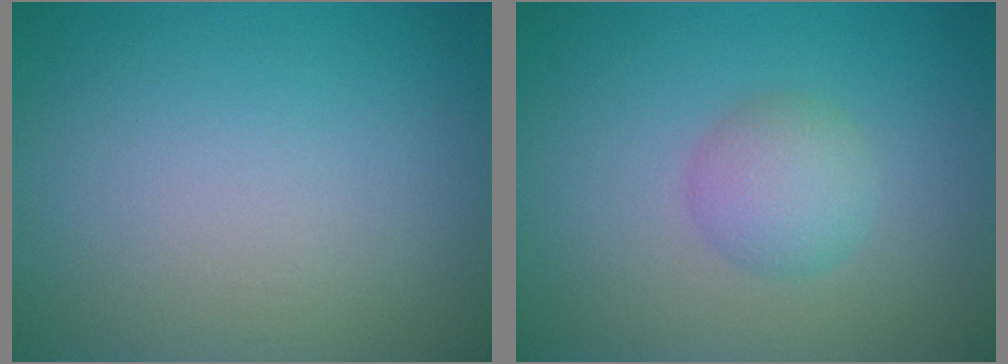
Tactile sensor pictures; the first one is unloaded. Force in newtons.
{"total": 2.6, "press": 2.6, "slide": 0.1}